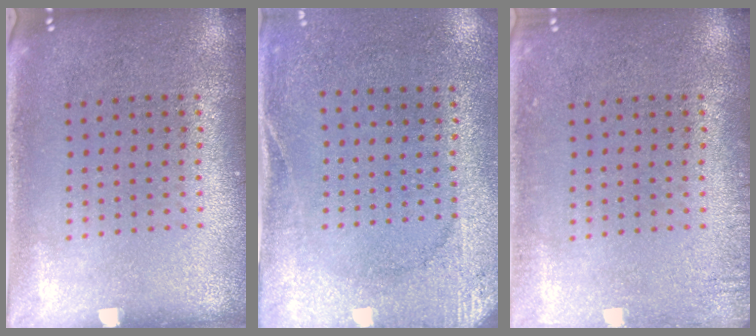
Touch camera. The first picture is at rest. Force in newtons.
{"total": 2.7, "press": 2.2, "slide": 1.5}
{"total": 1.5, "press": 1.4, "slide": 0.2}